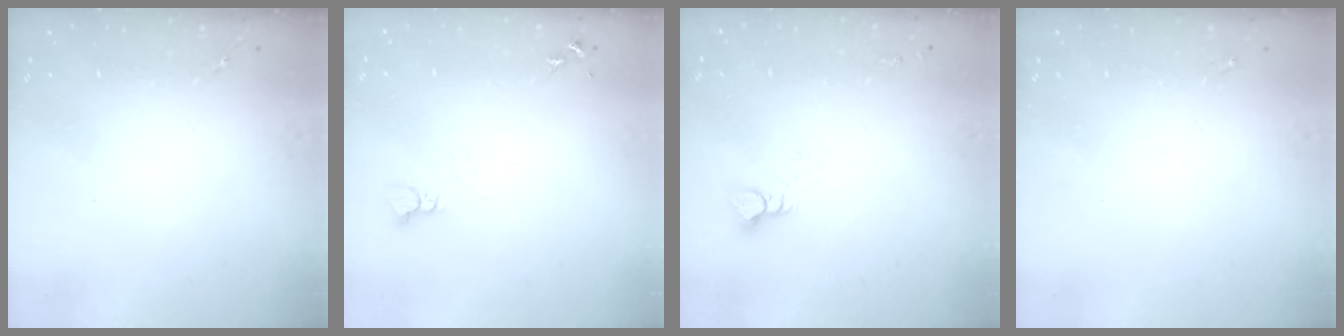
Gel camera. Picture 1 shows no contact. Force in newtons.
{"total": 2.5, "press": 2.5, "slide": 0.1}
{"total": 5.1, "press": 5.1, "slide": 0.3}
{"total": 0.0}